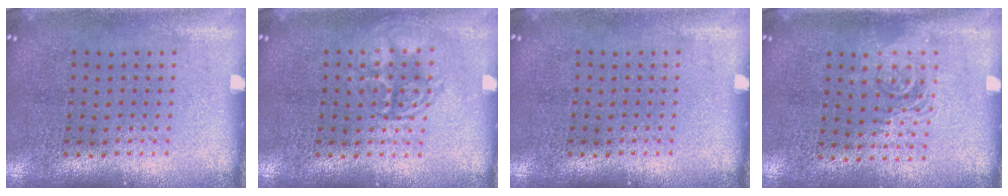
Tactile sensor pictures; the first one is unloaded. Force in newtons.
{"total": 2.5, "press": 2.4, "slide": 0.3}
{"total": 0.0}
{"total": 1.4, "press": 1.2, "slide": 0.7}